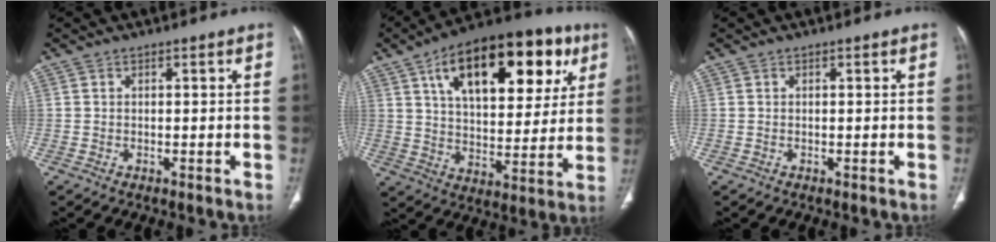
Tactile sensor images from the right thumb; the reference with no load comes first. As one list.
[{"total": 26.1, "force": [11.2, 12.8, 19.8], "torque": [-0.255, 0.001, 0.171]}, {"total": 0.0}]